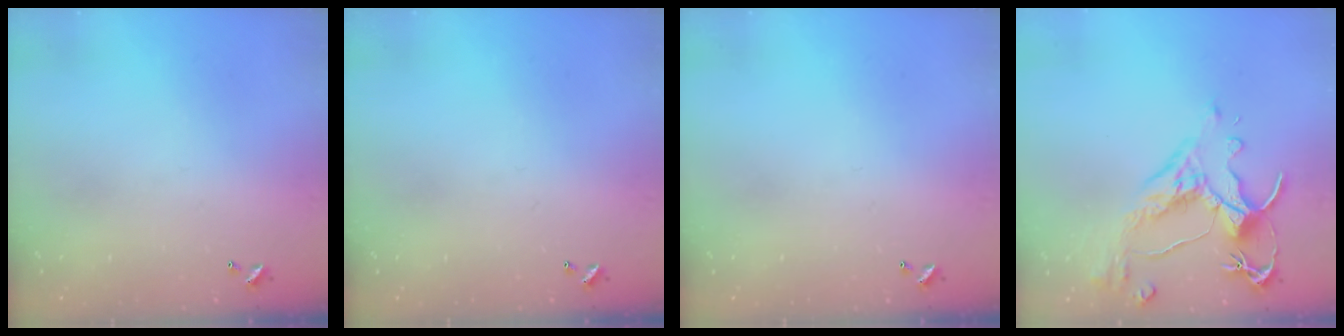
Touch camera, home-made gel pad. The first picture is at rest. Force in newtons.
{"total": 0.0}
{"total": 0.0}
{"total": 3.5, "press": 3.2, "slide": 1.5}